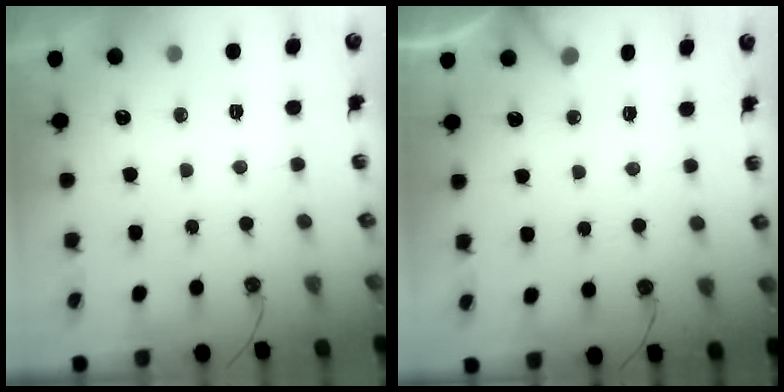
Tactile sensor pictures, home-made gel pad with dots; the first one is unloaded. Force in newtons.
{"total": 4.8, "press": 4.8, "slide": 0.3}